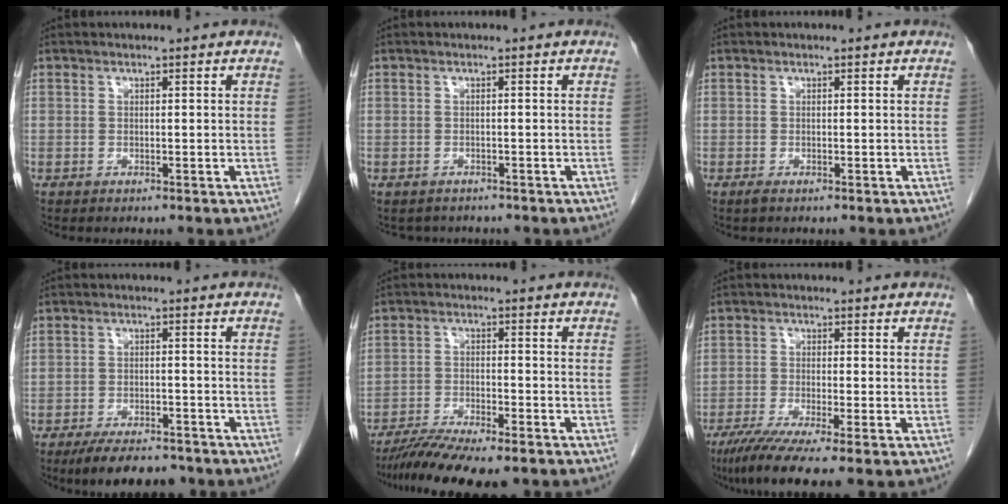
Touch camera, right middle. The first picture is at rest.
{"total": 2.6, "force": [-2.2, 1.2, 0.1], "torque": [-0.004, 0.000, -0.032]}
{"total": 0.5, "force": [-0.4, 0.1, 0.4], "torque": [-0.009, -0.002, -0.006]}
{"total": 8.4, "force": [-7.0, 2.7, 3.8], "torque": [-0.055, -0.006, -0.108]}
{"total": 10.7, "force": [-8.8, 1.2, 5.9], "torque": [-0.093, -0.020, -0.142]}
{"total": 8.2, "force": [-5.8, -0.3, 5.8], "torque": [-0.093, -0.022, -0.096]}